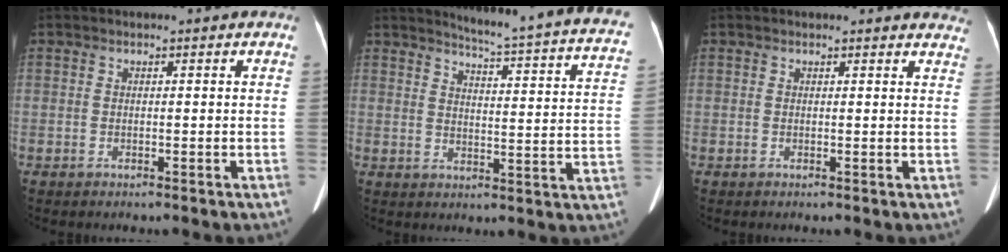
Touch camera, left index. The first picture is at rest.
{"total": 20.6, "force": [18.6, 0.3, 8.7], "torque": [-0.116, -0.083, 0.207]}
{"total": 7.0, "force": [6.7, 1.8, 0.9], "torque": [0.020, -0.009, 0.041]}